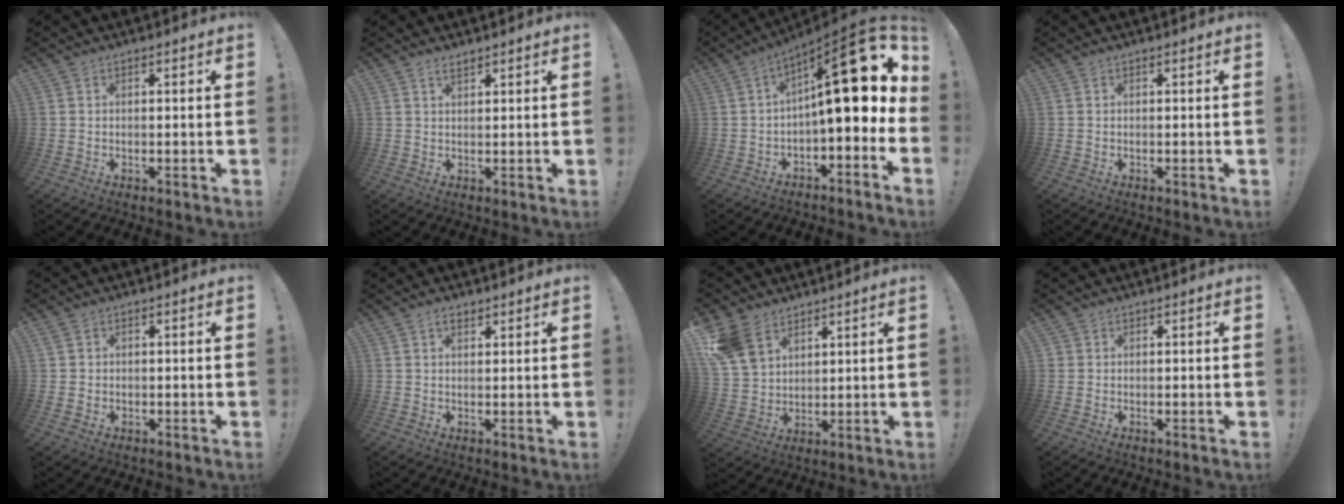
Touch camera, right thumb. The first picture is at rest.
{"total": 1.8, "force": [1.4, 0.5, 1.0], "torque": [-0.020, -0.004, 0.026]}
{"total": 21.3, "force": [3.9, 6.5, 19.9], "torque": [-0.287, -0.025, 0.064]}
{"total": 0.0}
{"total": 2.0, "force": [0.3, 1.9, 0.6], "torque": [-0.011, 0.003, 0.006]}
{"total": 2.3, "force": [1.4, 1.2, 1.3], "torque": [-0.019, -0.002, 0.023]}
{"total": 12.0, "force": [7.6, 7.8, 5.1], "torque": [-0.086, -0.036, 0.155]}
{"total": 0.7, "force": [0.0, 0.7, -0.1], "torque": [0.002, 0.003, -0.001]}